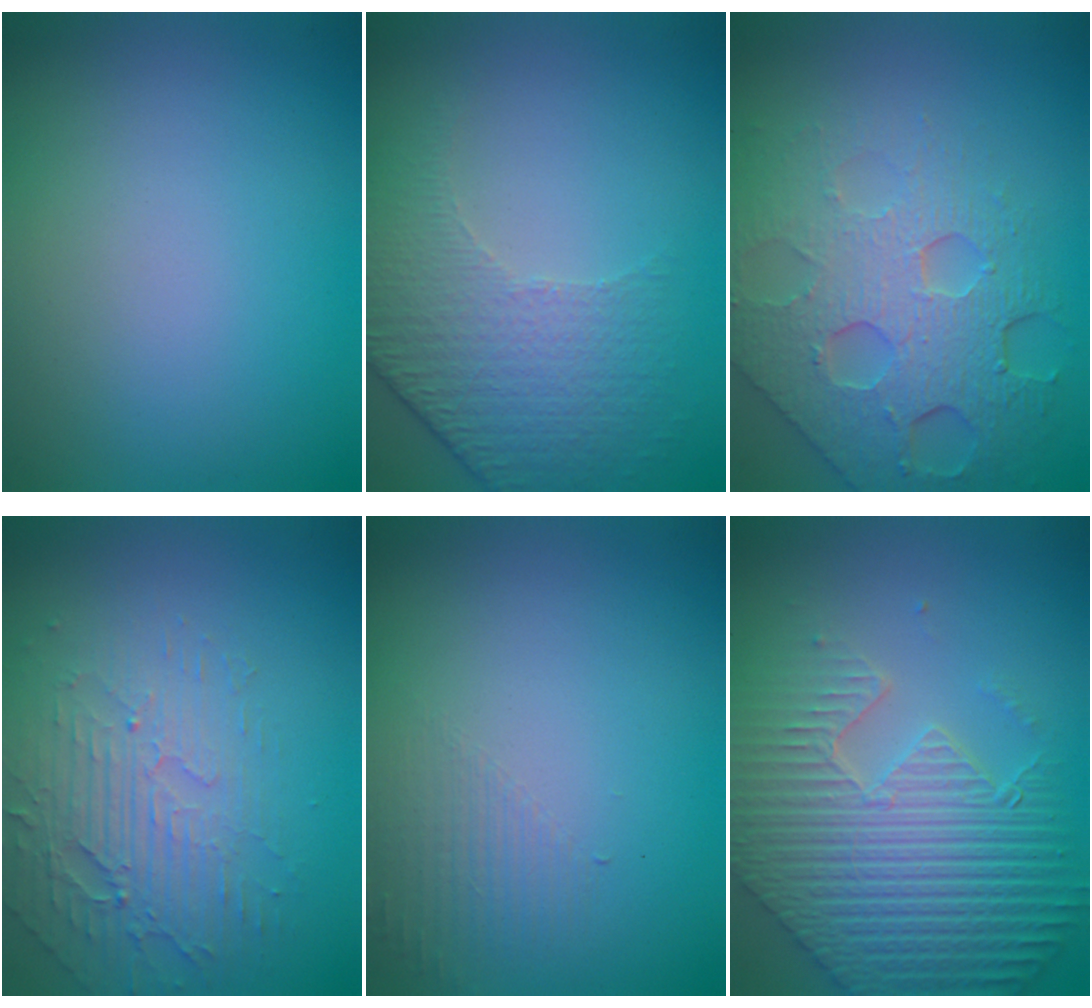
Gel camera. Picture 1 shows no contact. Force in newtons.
{"total": 4.8, "press": 3.4, "slide": 3.4}
{"total": 8.0, "press": 5.5, "slide": 5.9}
{"total": 3.9, "press": 3.4, "slide": 1.8}
{"total": 1.4, "press": 0.2, "slide": 1.4}
{"total": 9.3, "press": 6.4, "slide": 6.7}